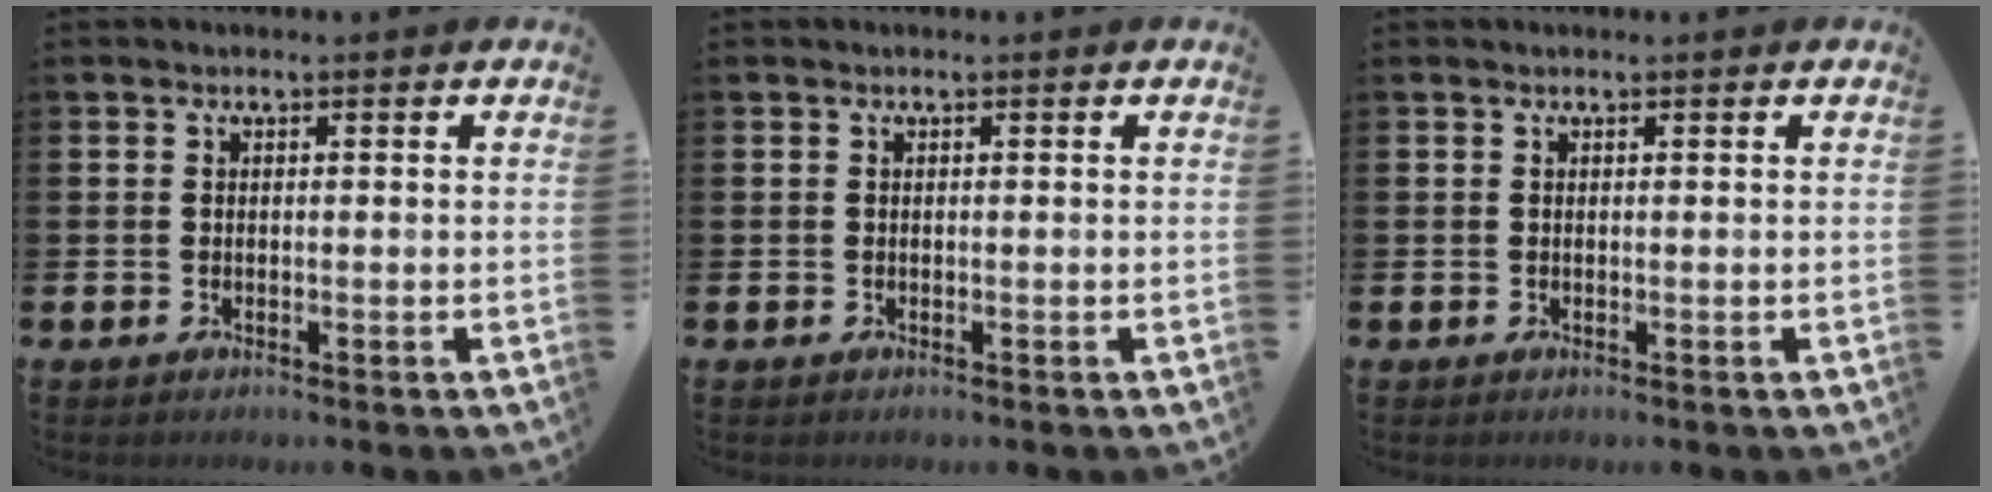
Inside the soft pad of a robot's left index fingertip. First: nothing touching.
{"total": 0.0}
{"total": 0.0}